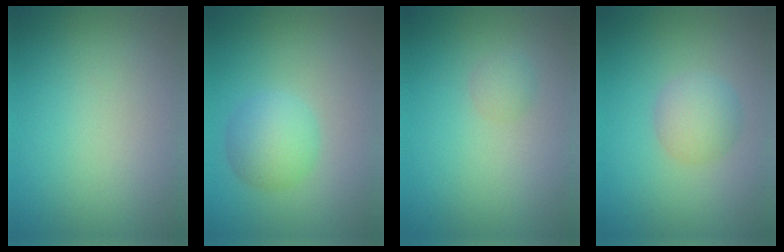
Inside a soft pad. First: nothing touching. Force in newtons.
{"total": 3.5, "press": 3.5, "slide": 0.1}
{"total": 1.0, "press": 1.0, "slide": 0.0}
{"total": 2.9, "press": 2.9, "slide": 0.1}